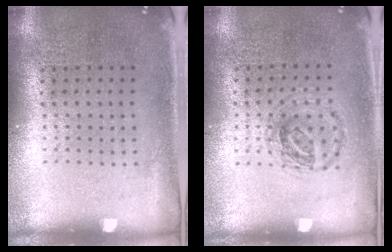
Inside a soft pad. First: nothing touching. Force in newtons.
{"total": 0.9, "press": 0.9, "slide": 0.2}